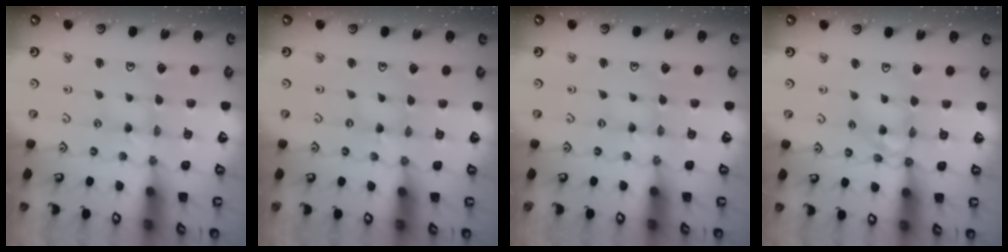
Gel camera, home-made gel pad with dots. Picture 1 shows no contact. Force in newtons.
{"total": 0.0}
{"total": 0.0}
{"total": 9.8, "press": 9.8, "slide": 0.8}